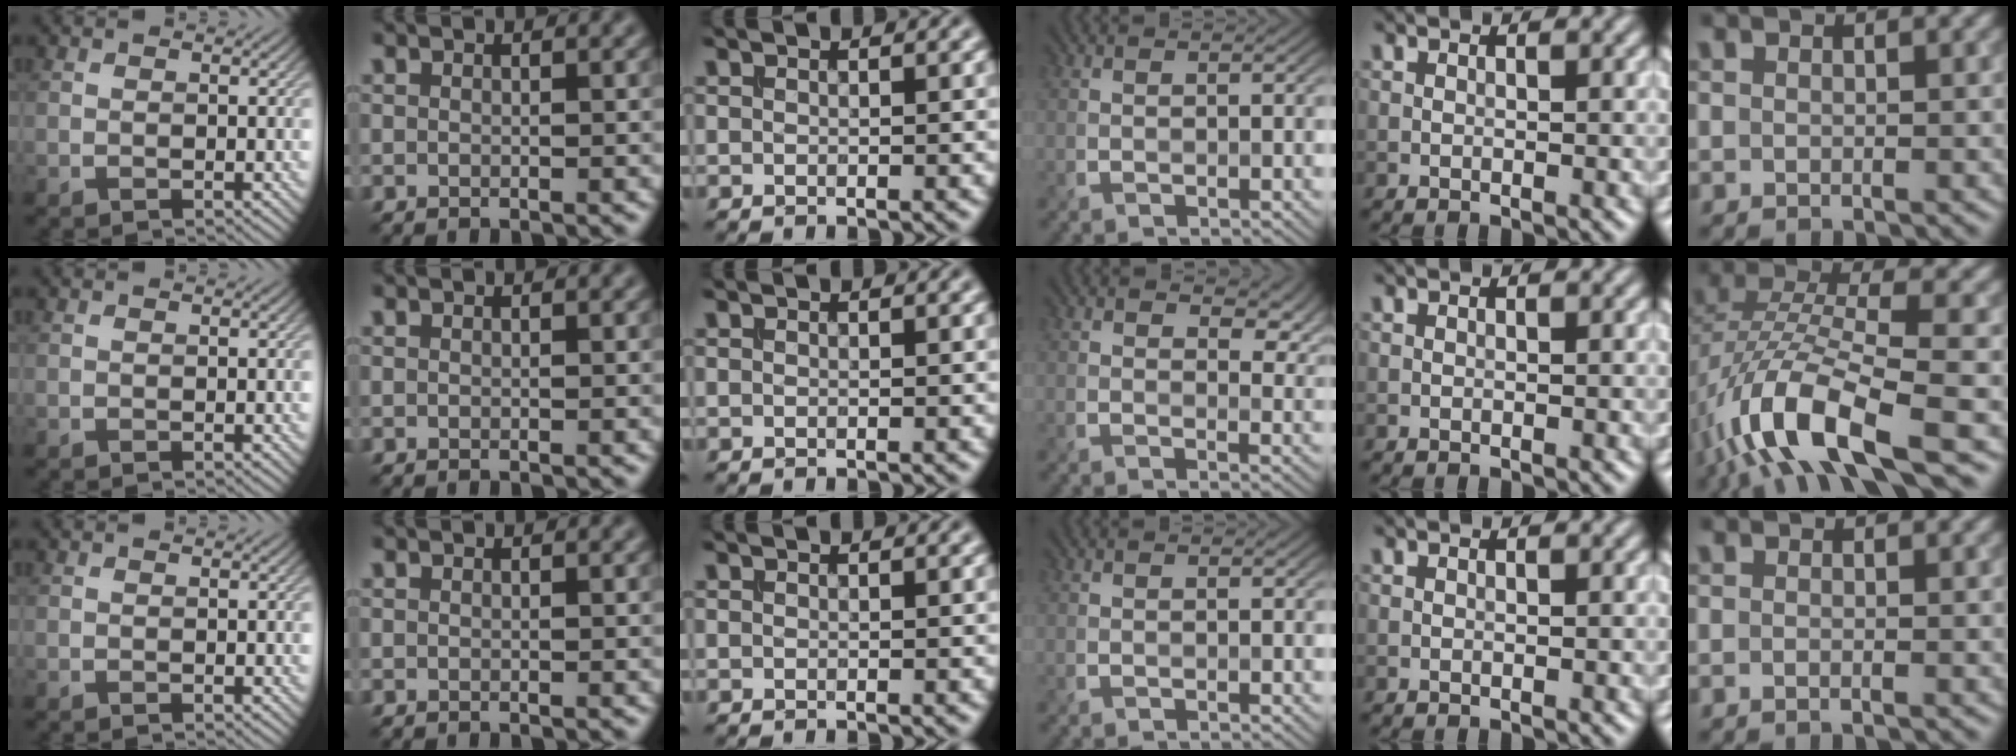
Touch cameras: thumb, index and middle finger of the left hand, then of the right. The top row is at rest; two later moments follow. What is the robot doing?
{"motion": "insert", "object": "bucket"}